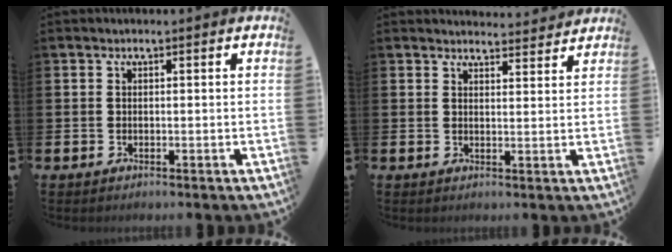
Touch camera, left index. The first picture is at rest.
{"total": 3.2, "force": [3.2, 0.3, -0.1], "torque": [0.007, -0.023, 0.056]}